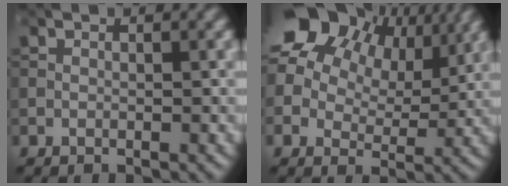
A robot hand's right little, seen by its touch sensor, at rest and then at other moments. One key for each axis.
{"total": 18.7, "fx": 9.6, "fy": 11.9, "fz": 10.7, "tx": -0.236, "ty": 0.058, "tz": 0.162}